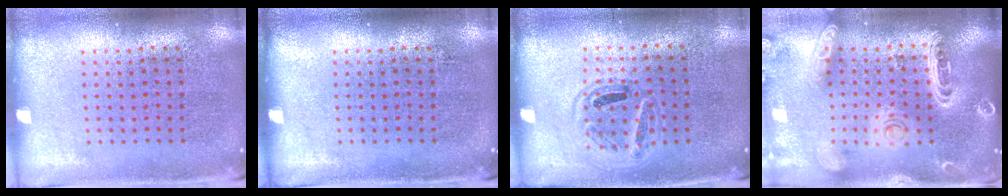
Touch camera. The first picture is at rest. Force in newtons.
{"total": 0.0}
{"total": 0.9, "press": 0.8, "slide": 0.4}
{"total": 2.3, "press": 2.1, "slide": 0.9}